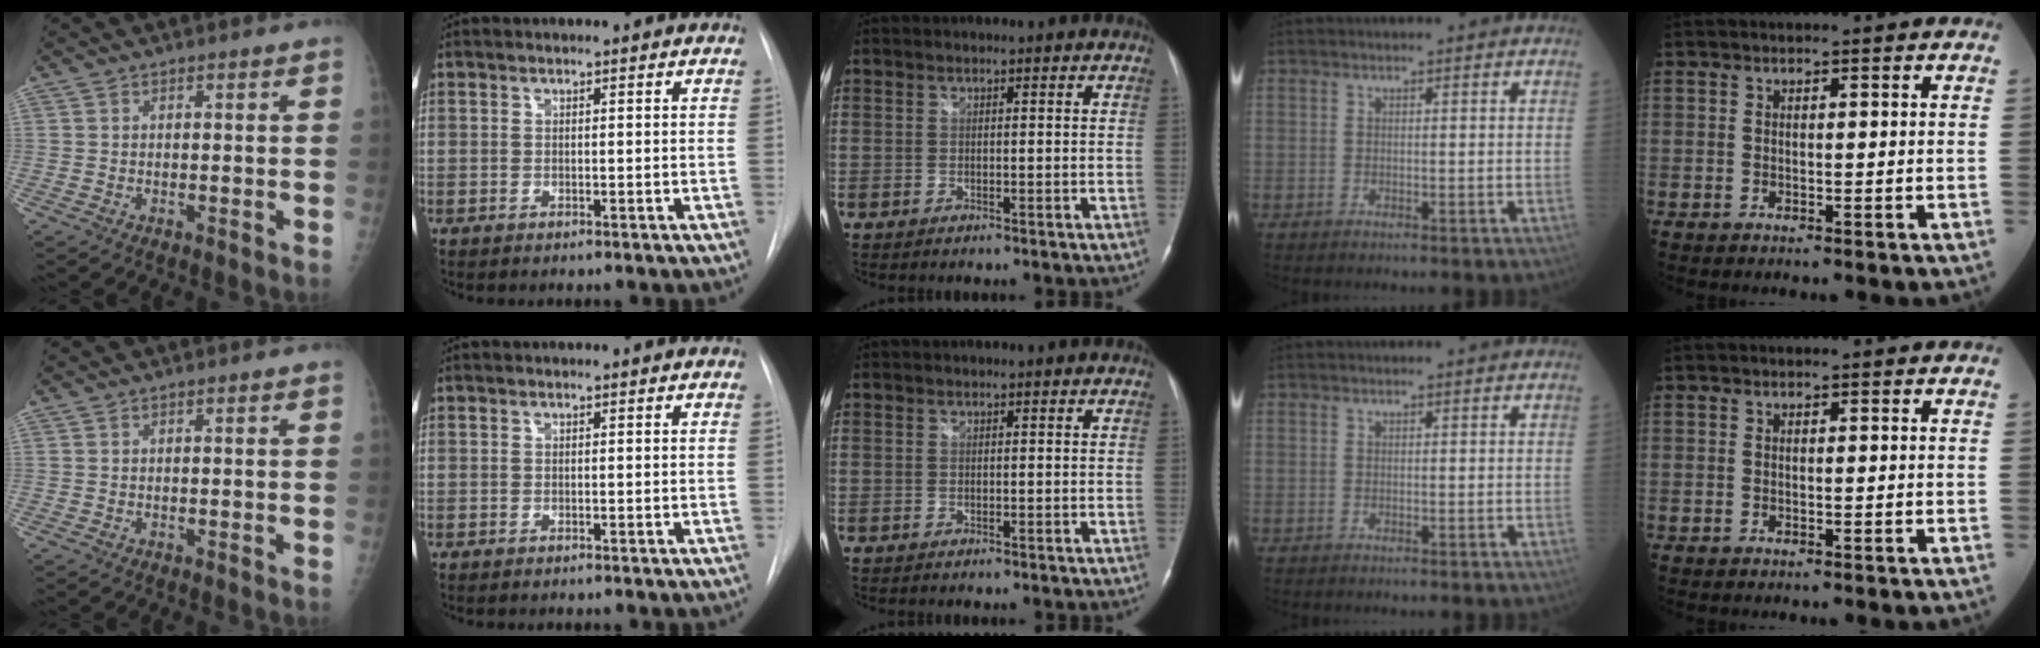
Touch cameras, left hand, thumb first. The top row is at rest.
{}